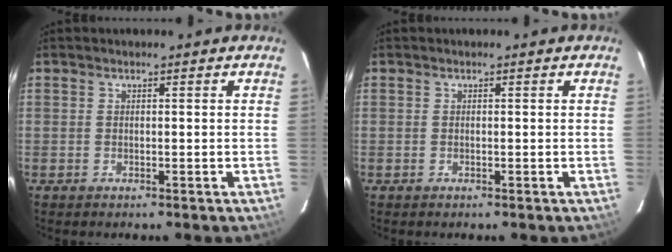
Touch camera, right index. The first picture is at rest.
{"total": 0.0}